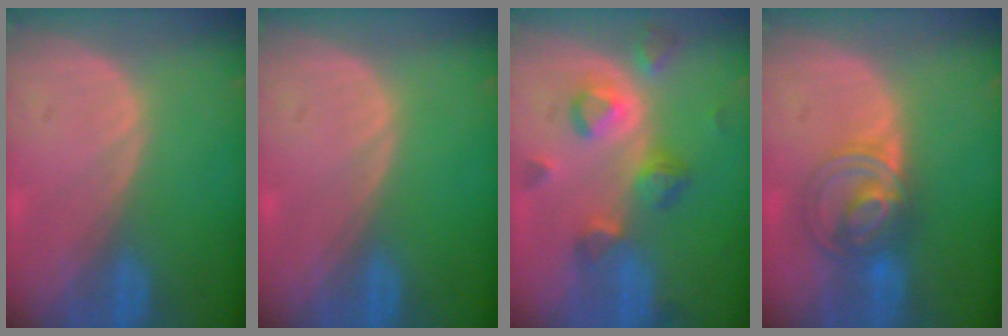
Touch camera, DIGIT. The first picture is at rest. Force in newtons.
{"total": 0.0}
{"total": 7.1, "press": 7.0, "slide": 1.2}
{"total": 6.4, "press": 6.3, "slide": 1.6}